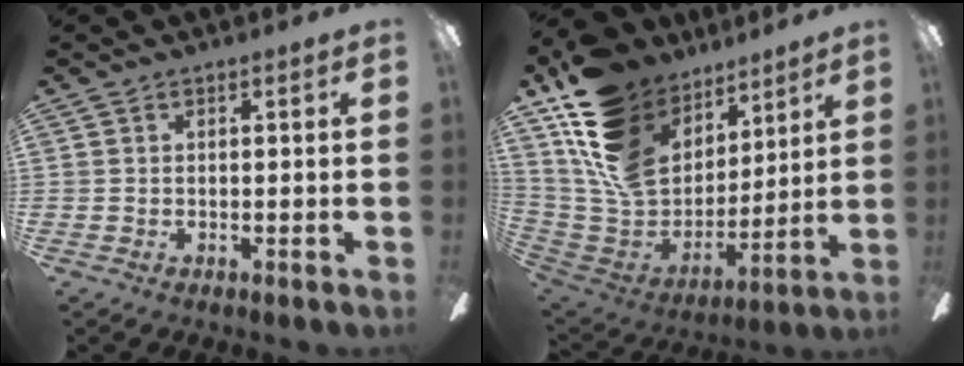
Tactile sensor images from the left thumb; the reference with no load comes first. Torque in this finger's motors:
{"motor_torque": [2.00, 2.15, 1.54, -1.23, 0.21]}